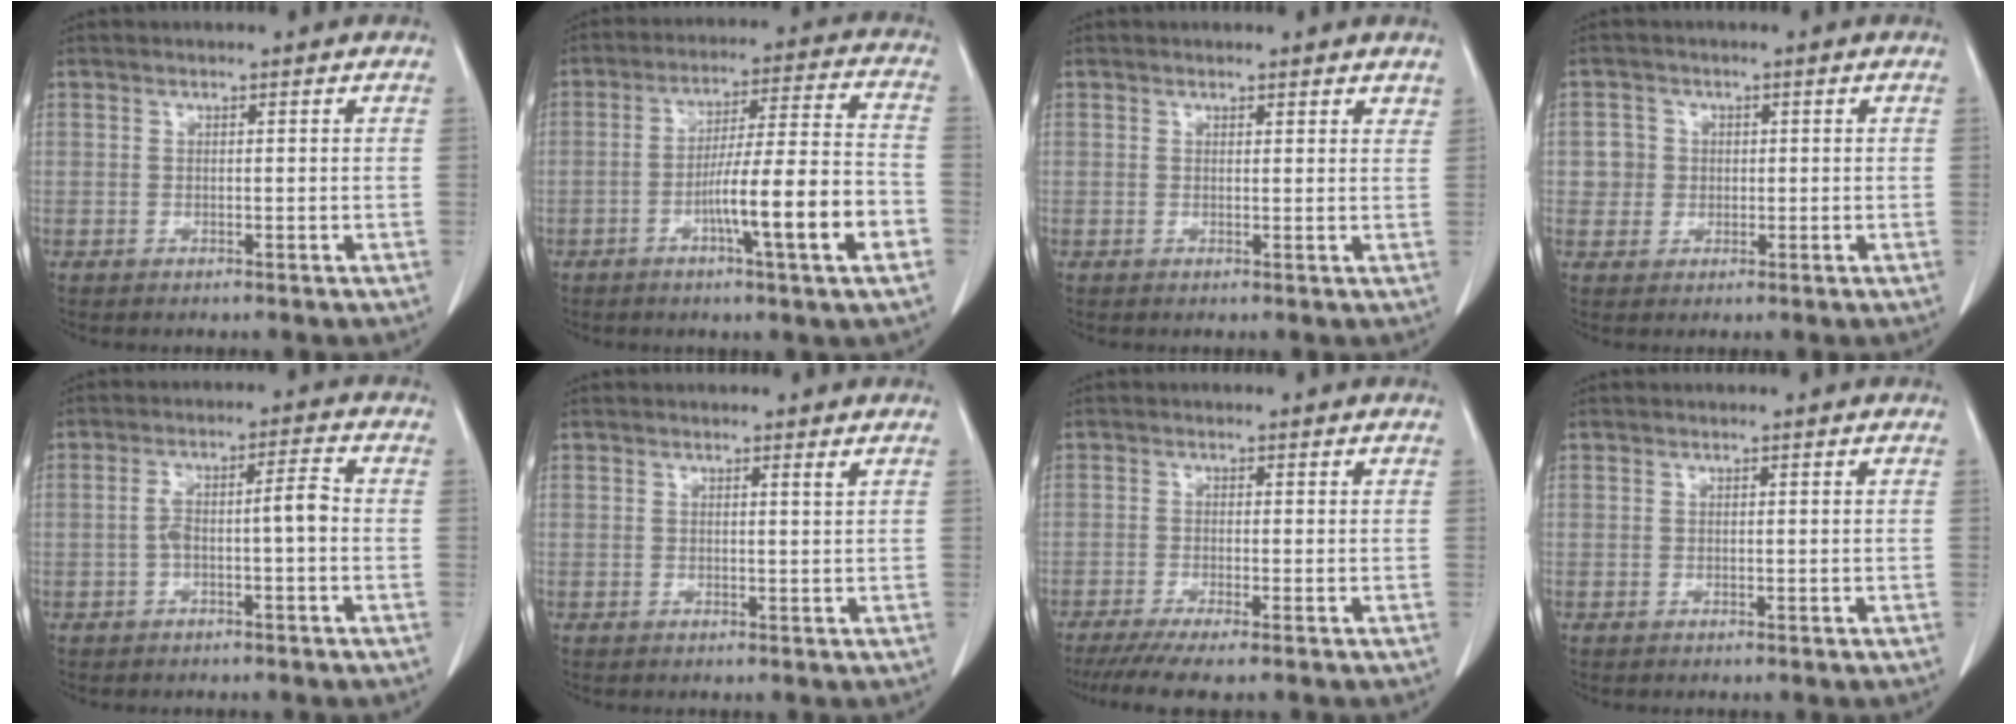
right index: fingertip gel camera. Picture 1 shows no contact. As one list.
[{"total": 13.9, "force": [-5.1, 0.1, 13.0], "torque": [-0.207, 0.005, -0.080]}, {"total": 2.4, "force": [2.1, 0.8, 0.7], "torque": [-0.003, -0.003, 0.016]}, {"total": 3.0, "force": [0.3, 3.0, 0.2], "torque": [0.009, 0.008, 0.005]}, {"total": 5.2, "force": [-1.1, 0.8, 5.0], "torque": [-0.093, 0.026, -0.014]}, {"total": 0.6, "force": [0.5, -0.1, 0.3], "torque": [-0.017, -0.006, 0.009]}, {"total": 5.7, "force": [-4.4, 0.0, 3.6], "torque": [-0.052, -0.013, -0.073]}, {"total": 0.0}]